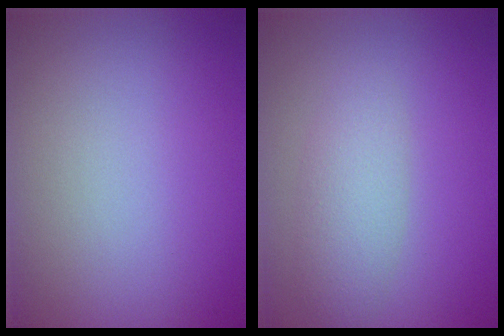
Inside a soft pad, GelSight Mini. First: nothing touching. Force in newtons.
{"total": 2.7, "press": 2.7, "slide": 0.0}